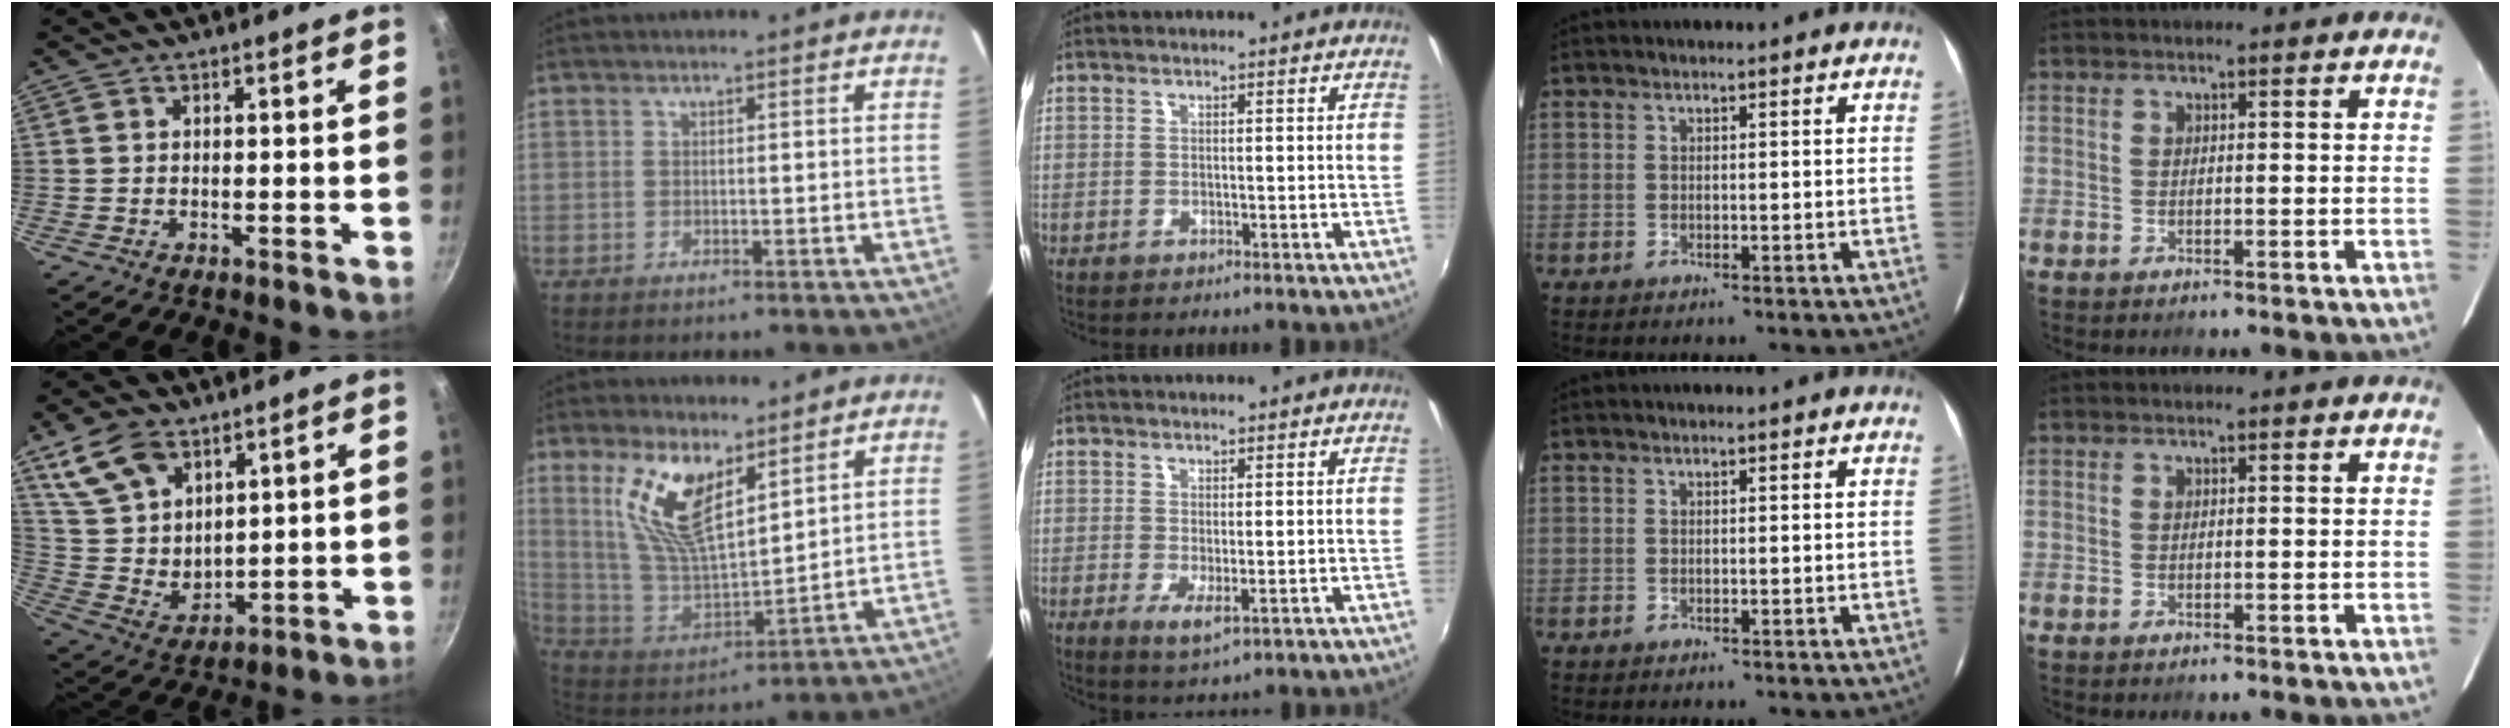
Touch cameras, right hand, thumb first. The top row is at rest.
{"thumb": {"total": 13.2, "force": [7.6, 8.0, 7.2], "torque": [-0.110, -0.036, 0.164]}, "index": {"total": 14.5, "force": [8.0, 5.8, 10.6], "torque": [-0.215, 0.002, 0.170]}, "middle": {"total": 3.3, "force": [-0.5, 0.9, 3.1], "torque": [-0.056, -0.015, -0.006]}}